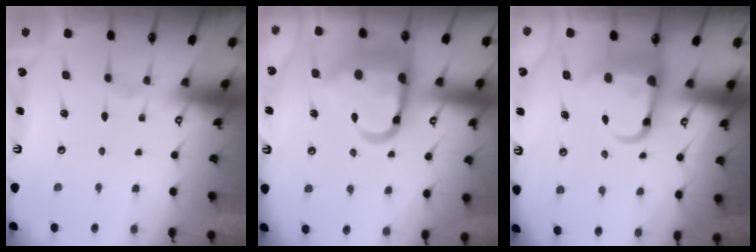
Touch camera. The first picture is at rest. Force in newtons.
{"total": 19.2, "press": 19.0, "slide": 2.3}
{"total": 9.0, "press": 8.7, "slide": 2.4}